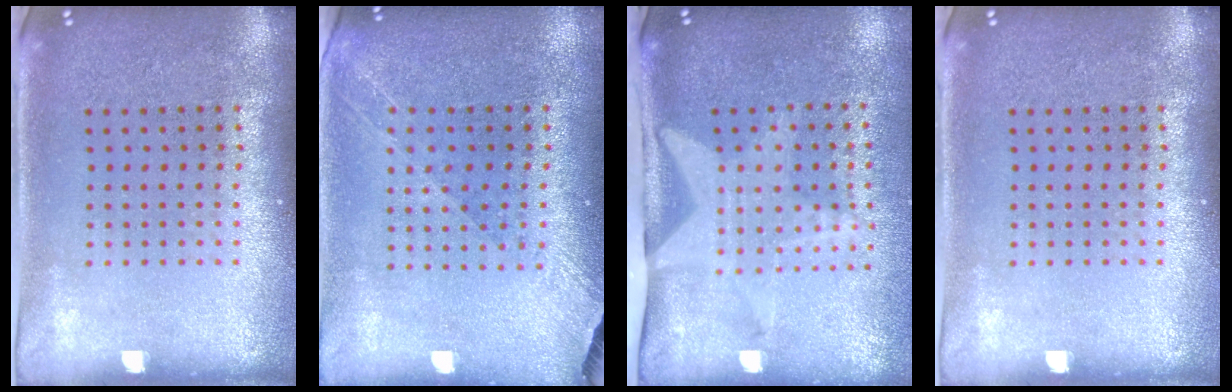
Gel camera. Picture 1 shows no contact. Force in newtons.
{"total": 1.3, "press": 1.2, "slide": 0.5}
{"total": 2.0, "press": 1.5, "slide": 1.3}
{"total": 0.0}